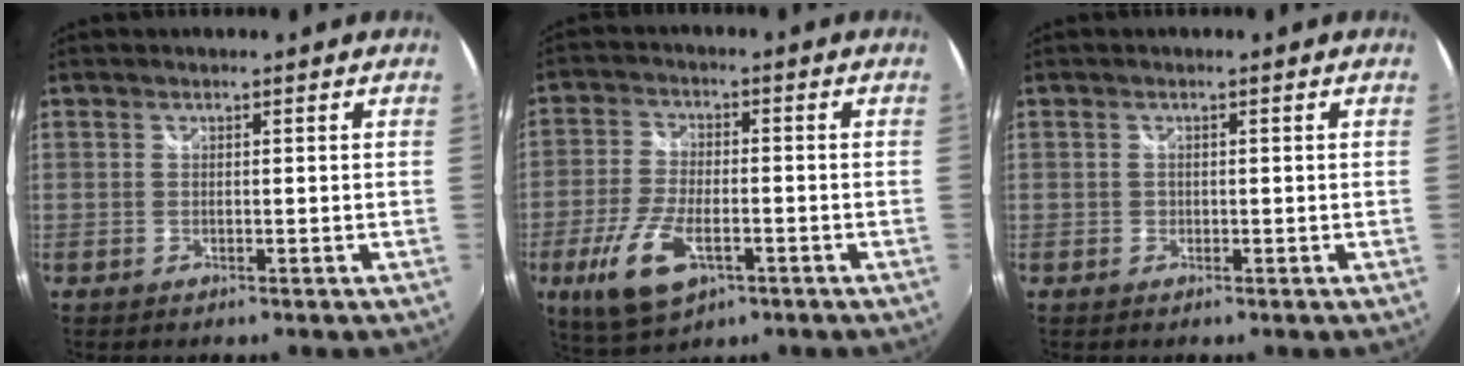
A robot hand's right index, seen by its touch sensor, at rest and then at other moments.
{"total": 11.6, "force": [-4.9, 5.3, 9.1], "torque": [-0.198, -0.016, -0.086]}
{"total": 0.7, "force": [-0.3, 0.6, -0.1], "torque": [0.002, -0.002, -0.005]}